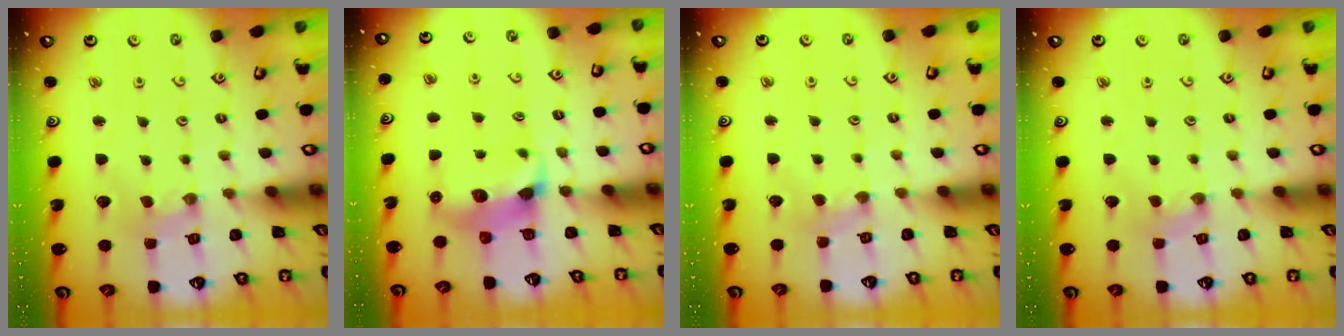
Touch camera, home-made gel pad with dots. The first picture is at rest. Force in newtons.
{"total": 7.0, "press": 7.0, "slide": 0.7}
{"total": 2.8, "press": 2.7, "slide": 0.5}
{"total": 1.5, "press": 1.5, "slide": 0.3}